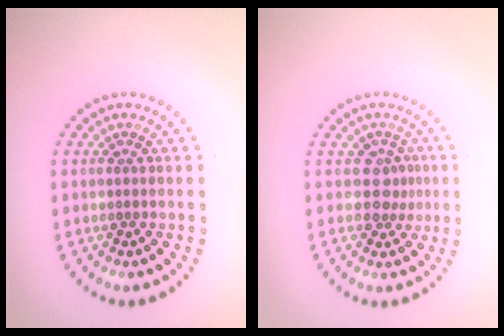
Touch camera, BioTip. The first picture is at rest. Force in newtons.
{"total": 2.0, "press": 1.6, "slide": 1.3}